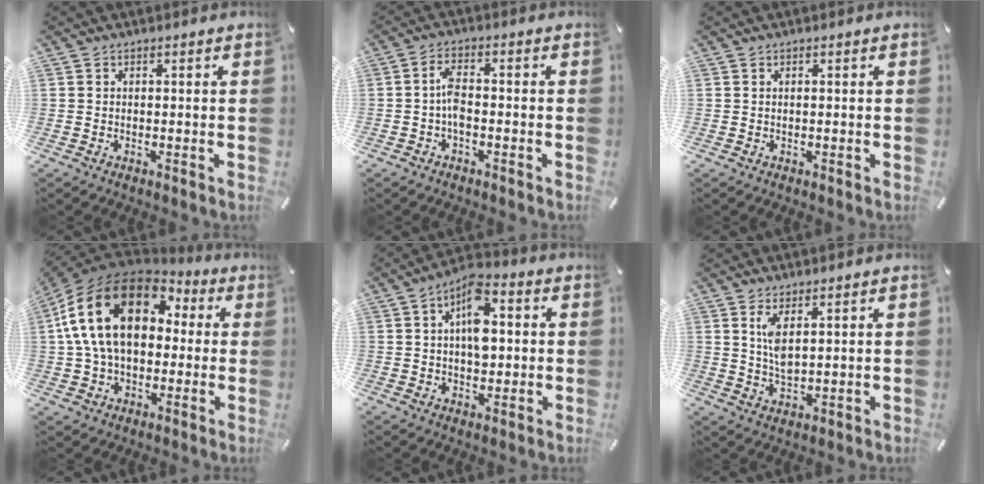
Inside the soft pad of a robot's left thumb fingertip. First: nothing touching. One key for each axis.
{"total": 4.5, "fx": -1.1, "fy": 2.1, "fz": 3.8, "tx": -0.080, "ty": 0.006, "tz": -0.022}
{"total": 0.0}
{"total": 21.4, "fx": 3.9, "fy": 14.7, "fz": 15.1, "tx": -0.315, "ty": 0.009, "tz": 0.059}
{"total": 9.9, "fx": 1.7, "fy": 6.2, "fz": 7.5, "tx": -0.101, "ty": 0.002, "tz": 0.030}
{"total": 5.0, "fx": 2.2, "fy": 2.0, "fz": 4.0, "tx": -0.078, "ty": -0.006, "tz": 0.039}